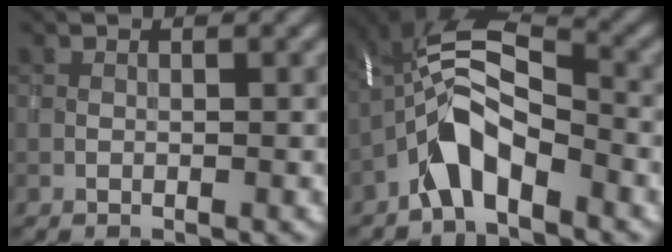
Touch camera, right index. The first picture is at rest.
{"total": 6.3, "force": [-3.2, 2.5, 4.8], "torque": [-0.092, 0.014, -0.071]}